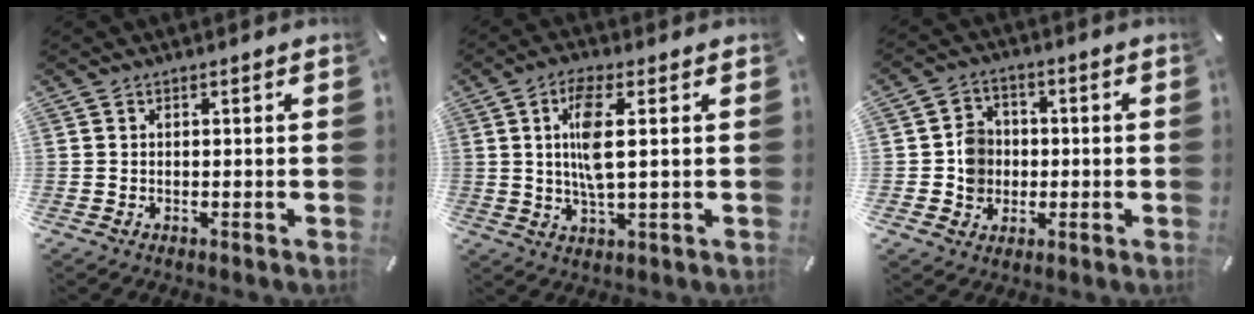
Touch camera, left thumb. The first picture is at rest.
{"total": 8.5, "force": [1.6, 2.4, 8.1], "torque": [-0.185, -0.006, 0.017]}
{"total": 7.1, "force": [-0.8, 6.7, 2.3], "torque": [-0.034, 0.015, -0.010]}